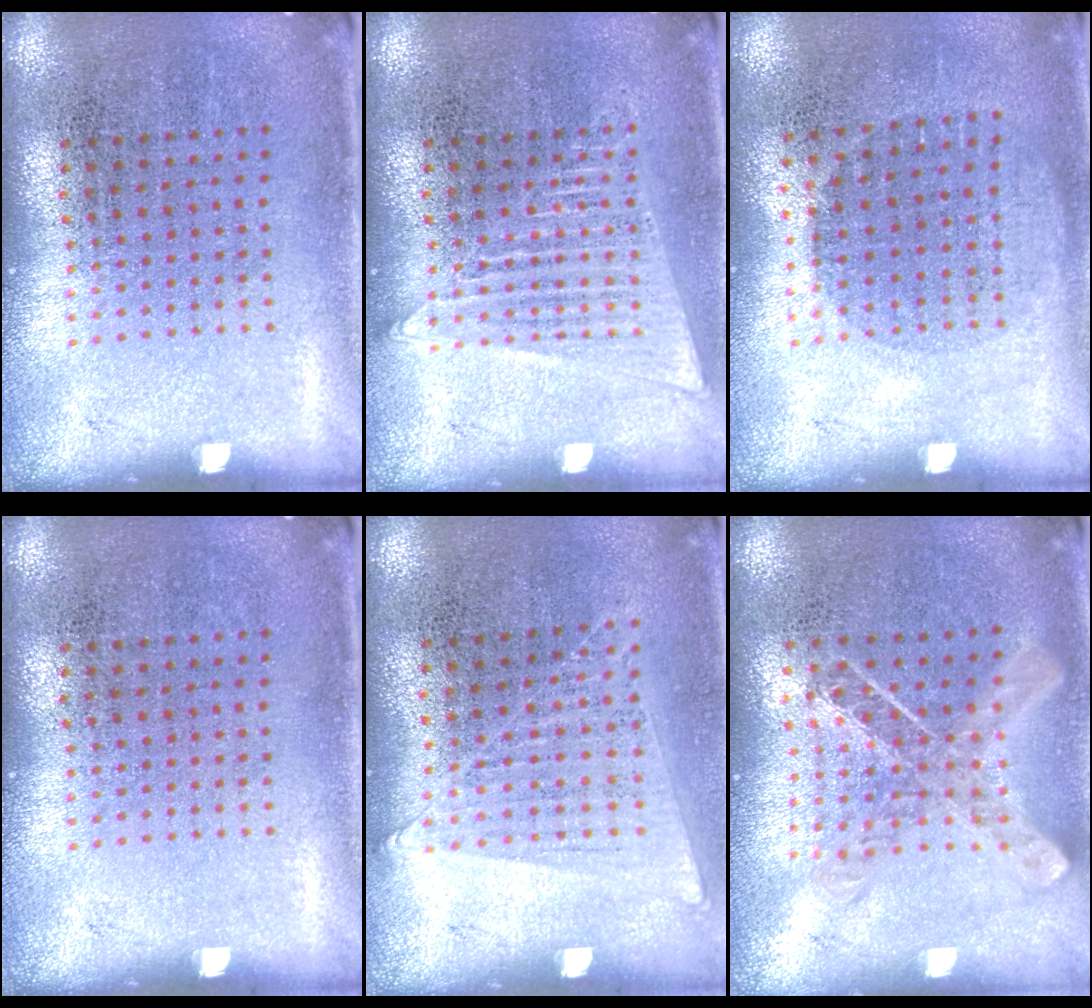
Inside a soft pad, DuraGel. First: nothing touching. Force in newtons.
{"total": 1.9, "press": 1.9, "slide": 0.2}
{"total": 1.0, "press": 0.9, "slide": 0.3}
{"total": 0.0}
{"total": 1.0, "press": 1.0, "slide": 0.4}
{"total": 1.0, "press": 1.0, "slide": 0.1}